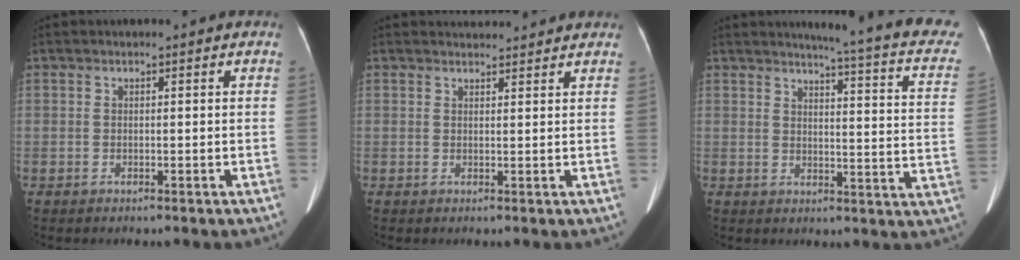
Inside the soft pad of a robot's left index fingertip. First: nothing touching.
{"total": 4.3, "force": [4.2, 0.6, 0.5], "torque": [-0.011, 0.020, 0.050]}
{"total": 17.3, "force": [15.0, 0.7, 8.7], "torque": [-0.105, -0.068, 0.149]}